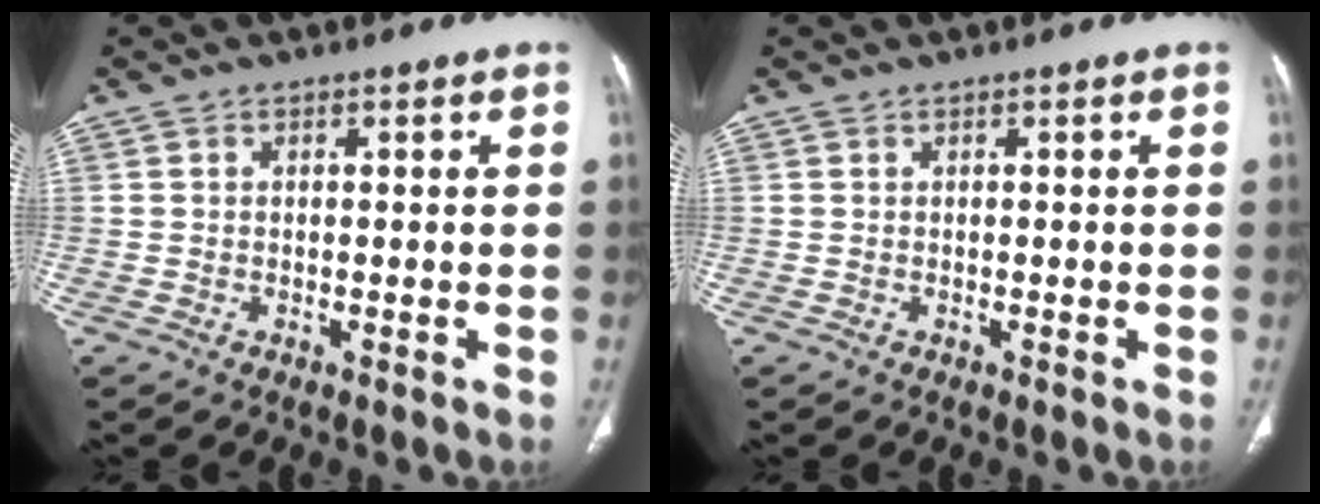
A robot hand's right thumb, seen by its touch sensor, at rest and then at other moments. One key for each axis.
{"total": 0.0}